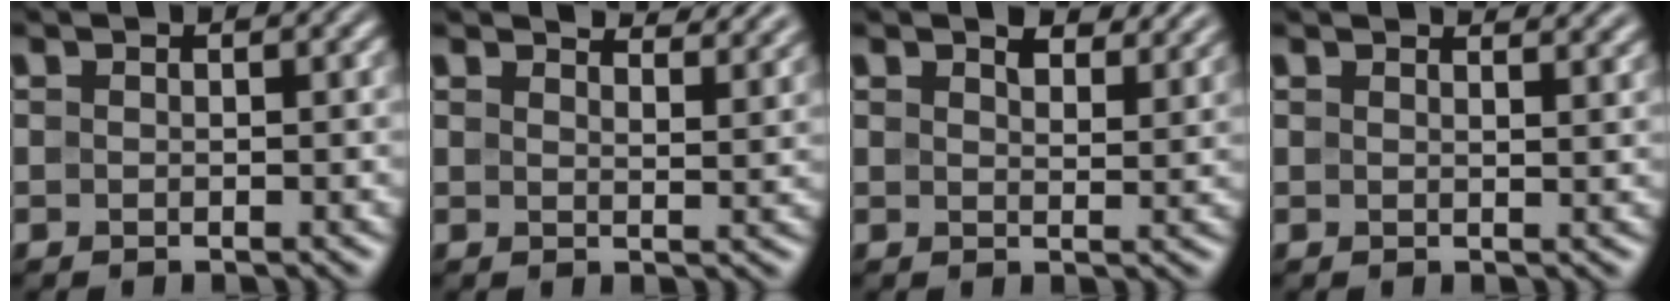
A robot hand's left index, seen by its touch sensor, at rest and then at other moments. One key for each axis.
{"total": 5.0, "fx": 4.6, "fy": 1.0, "fz": 1.8, "tx": -0.023, "ty": 0.004, "tz": 0.047}
{"total": 4.2, "fx": 3.3, "fy": 1.4, "fz": 2.1, "tx": -0.037, "ty": -0.001, "tz": 0.042}
{"total": 2.5, "fx": 2.4, "fy": 0.5, "fz": 0.6, "tx": -0.004, "ty": 0.004, "tz": 0.025}